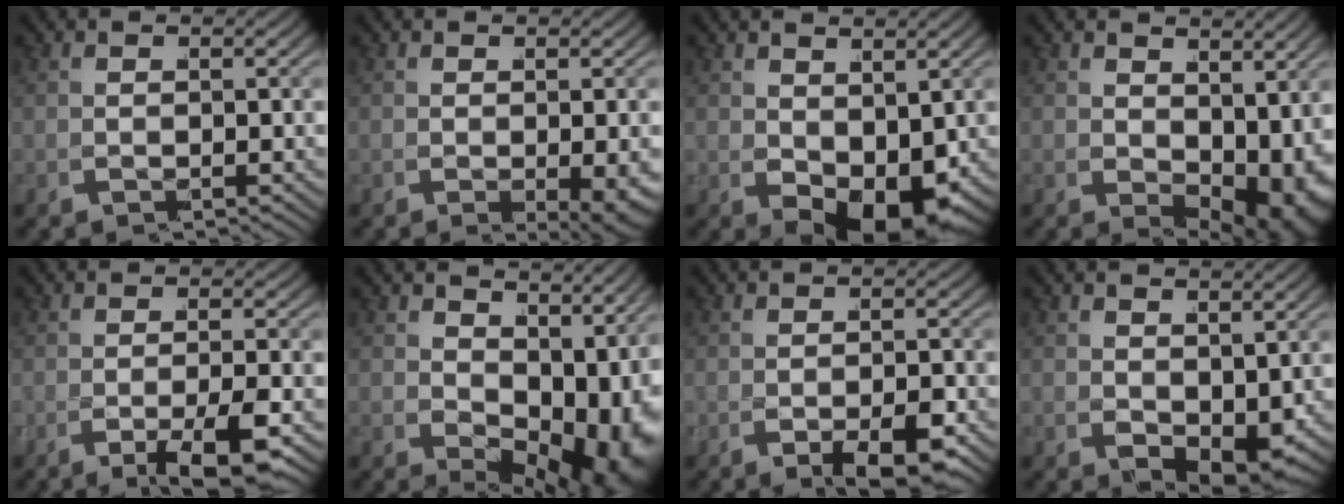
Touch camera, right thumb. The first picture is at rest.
{"total": 2.2, "force": [-0.7, 0.1, 2.0], "torque": [-0.027, -0.008, -0.004]}
{"total": 5.9, "force": [-0.8, 3.3, 4.8], "torque": [-0.089, -0.022, -0.001]}
{"total": 5.4, "force": [0.0, 2.7, 4.7], "torque": [-0.079, -0.020, 0.016]}
{"total": 3.6, "force": [-2.0, -0.5, 3.0], "torque": [-0.057, 0.001, -0.033]}
{"total": 8.3, "force": [-0.5, 4.3, 7.0], "torque": [-0.117, -0.019, 0.012]}
{"total": 3.4, "force": [-1.9, 0.3, 2.8], "torque": [-0.055, -0.008, -0.025]}
{"total": 2.7, "force": [0.0, 1.3, 2.3], "torque": [-0.048, -0.016, 0.011]}